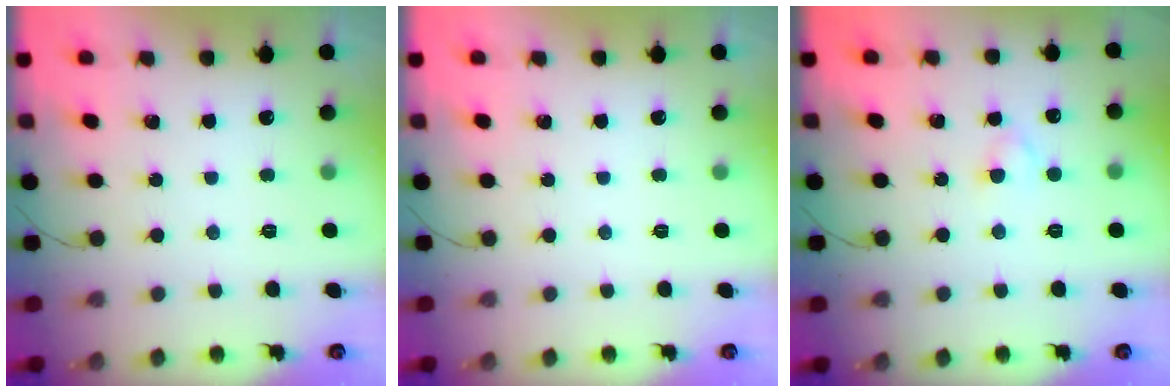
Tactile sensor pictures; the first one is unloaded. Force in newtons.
{"total": 0.0}
{"total": 2.7, "press": 2.4, "slide": 1.2}